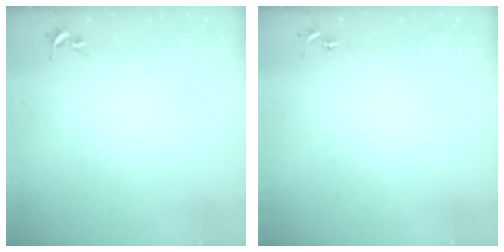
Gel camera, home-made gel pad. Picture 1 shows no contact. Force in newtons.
{"total": 0.0}